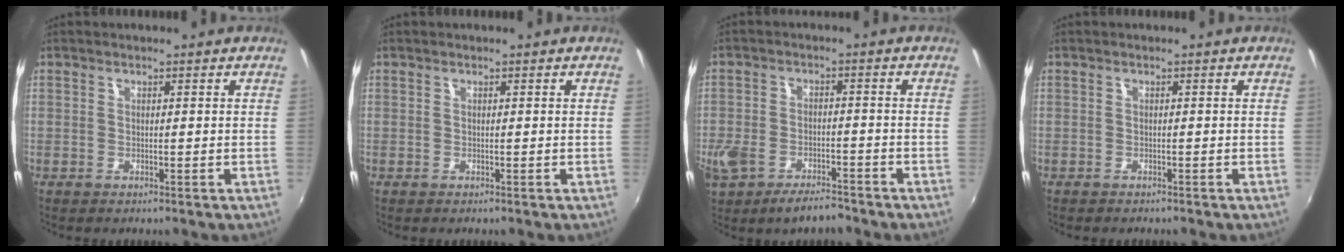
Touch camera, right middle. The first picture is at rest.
{"total": 0.0}
{"total": 9.6, "force": [-6.7, 4.7, 5.1], "torque": [-0.135, -0.020, -0.119]}
{"total": 1.1, "force": [-1.0, 0.4, 0.2], "torque": [-0.009, -0.003, -0.015]}